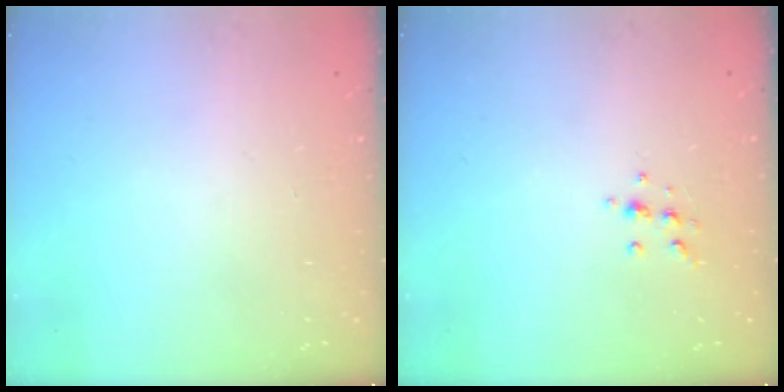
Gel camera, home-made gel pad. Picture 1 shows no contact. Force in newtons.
{"total": 5.4, "press": 5.1, "slide": 1.7}